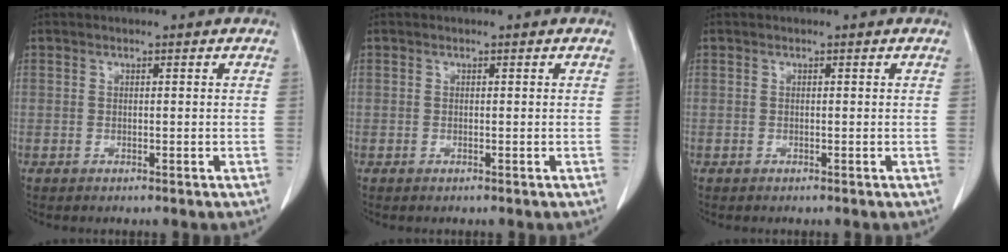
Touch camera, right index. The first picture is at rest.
{"total": 0.0}
{"total": 0.0}